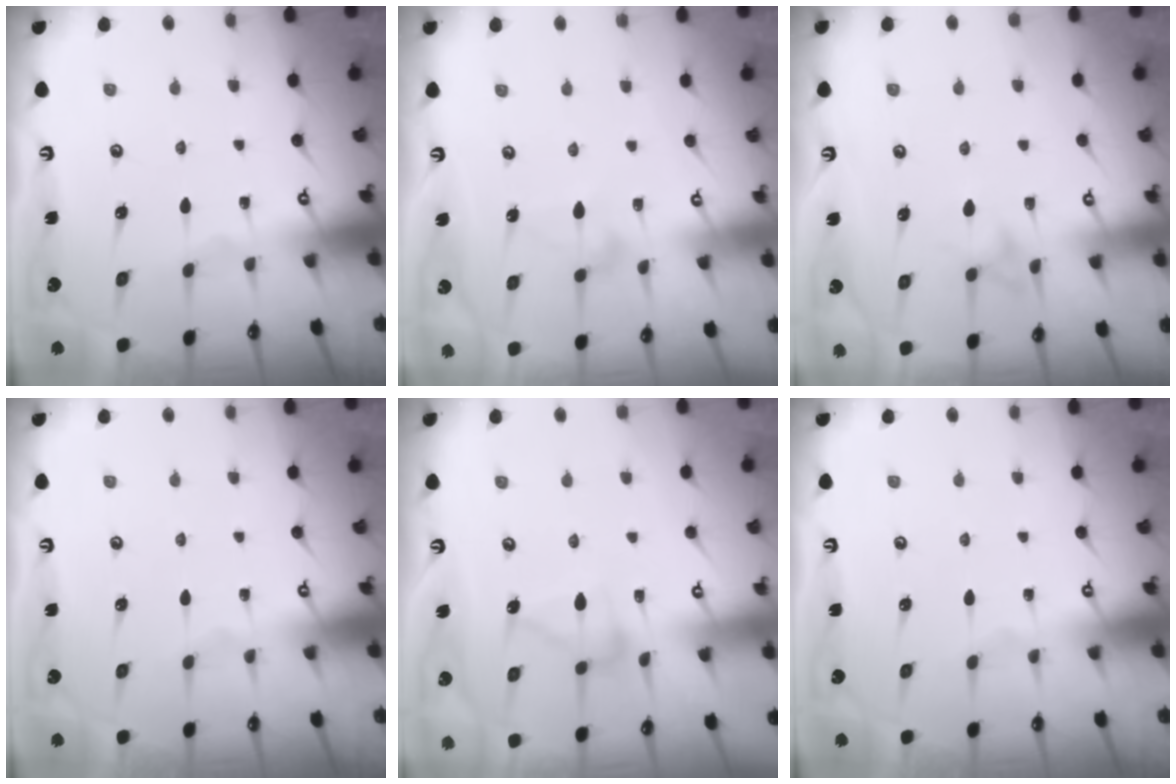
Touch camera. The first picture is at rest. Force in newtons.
{"total": 7.8, "press": 7.8, "slide": 0.3}
{"total": 9.9, "press": 9.9, "slide": 0.9}
{"total": 0.0}
{"total": 11.4, "press": 11.4, "slide": 0.5}
{"total": 0.0}